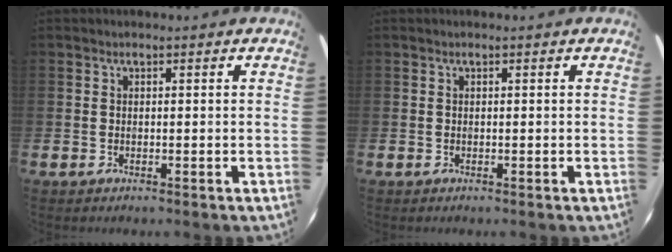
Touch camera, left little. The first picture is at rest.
{"total": 0.0}